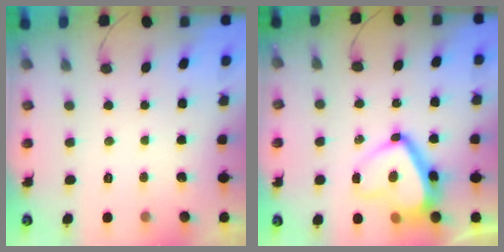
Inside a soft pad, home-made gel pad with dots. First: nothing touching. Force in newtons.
{"total": 13.9, "press": 13.7, "slide": 1.9}